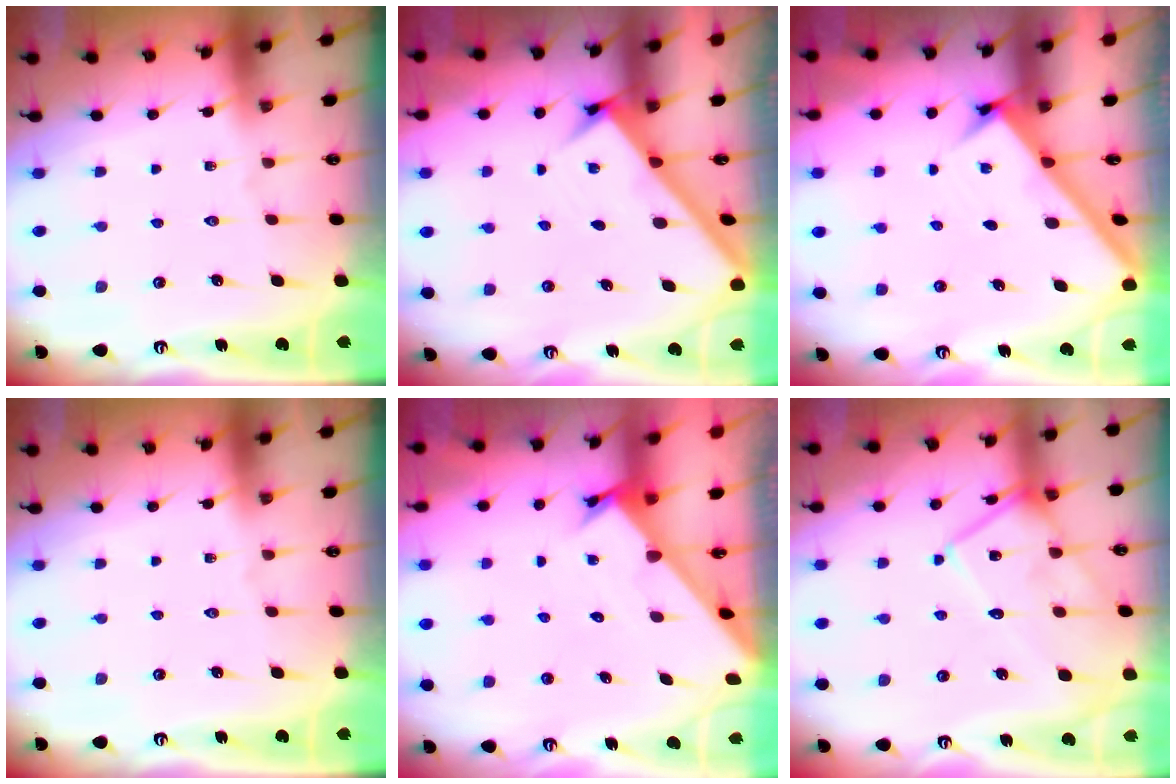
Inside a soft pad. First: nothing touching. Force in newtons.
{"total": 2.9, "press": 2.9, "slide": 0.4}
{"total": 2.8, "press": 2.7, "slide": 0.3}
{"total": 0.0}
{"total": 2.2, "press": 2.2, "slide": 0.2}
{"total": 15.2, "press": 15.2, "slide": 1.1}